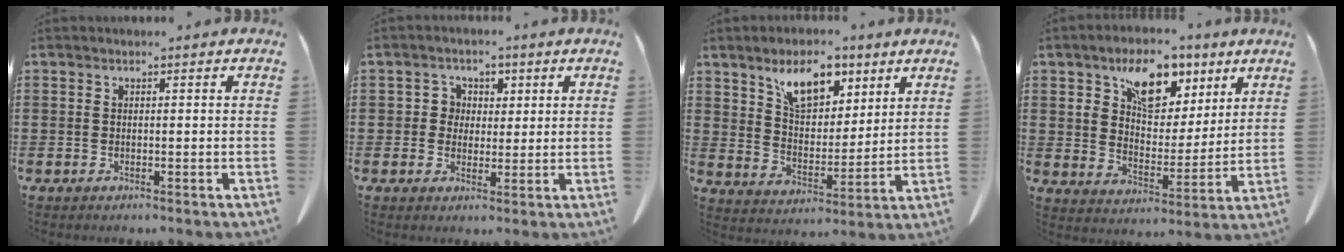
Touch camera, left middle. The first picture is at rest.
{"total": 3.3, "force": [1.1, 3.1, 0.5], "torque": [-0.020, 0.007, 0.016]}
{"total": 8.7, "force": [6.0, 4.4, 4.6], "torque": [-0.091, -0.012, 0.106]}
{"total": 10.5, "force": [6.2, 6.0, 5.9], "torque": [-0.113, -0.002, 0.109]}